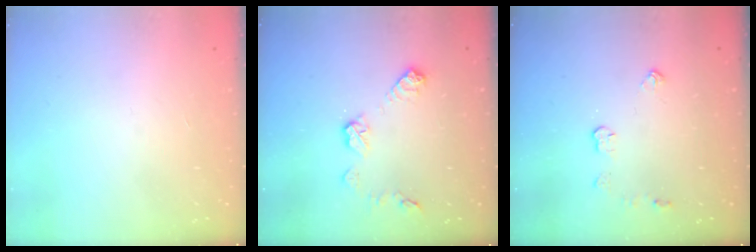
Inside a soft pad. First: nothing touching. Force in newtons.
{"total": 9.1, "press": 9.1, "slide": 0.5}
{"total": 3.6, "press": 3.6, "slide": 0.5}